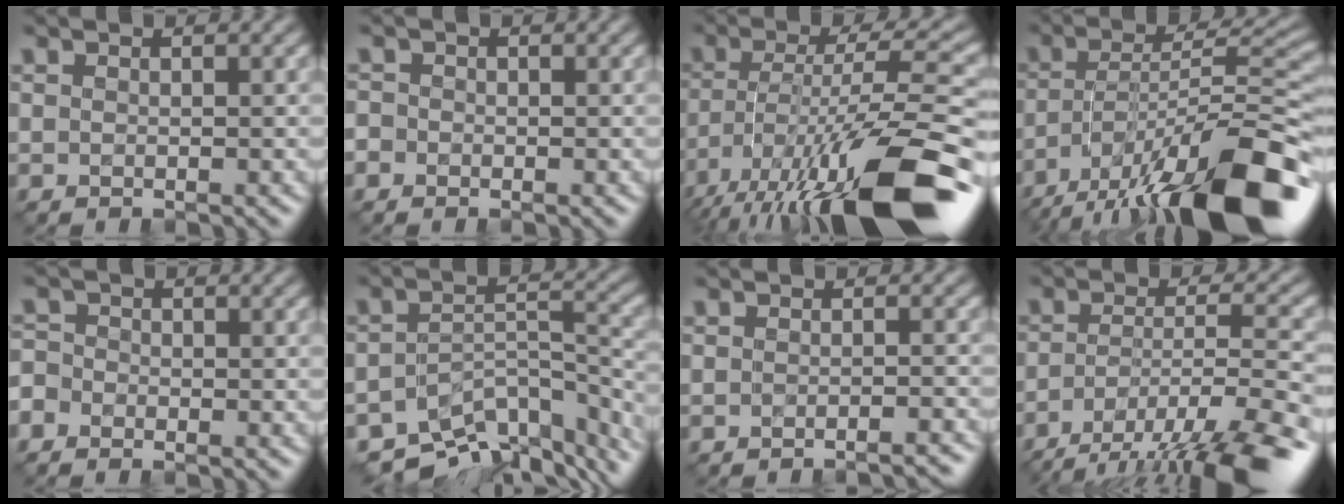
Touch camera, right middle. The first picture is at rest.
{"total": 1.0, "force": [-0.6, 0.8, 0.2], "torque": [0.003, 0.005, -0.012]}
{"total": 15.6, "force": [-8.8, 4.0, 12.2], "torque": [-0.228, 0.005, -0.146]}
{"total": 16.2, "force": [-10.6, 4.1, 11.5], "torque": [-0.202, 0.011, -0.182]}
{"total": 1.9, "force": [-1.3, 1.3, 0.5], "torque": [-0.009, 0.004, -0.035]}
{"total": 10.4, "force": [-8.1, 4.2, 5.0], "torque": [-0.083, -0.011, -0.118]}
{"total": 2.2, "force": [-2.1, 0.0, 0.6], "torque": [-0.001, 0.008, -0.026]}
{"total": 12.4, "force": [-8.9, 3.4, 8.0], "torque": [-0.146, -0.017, -0.127]}